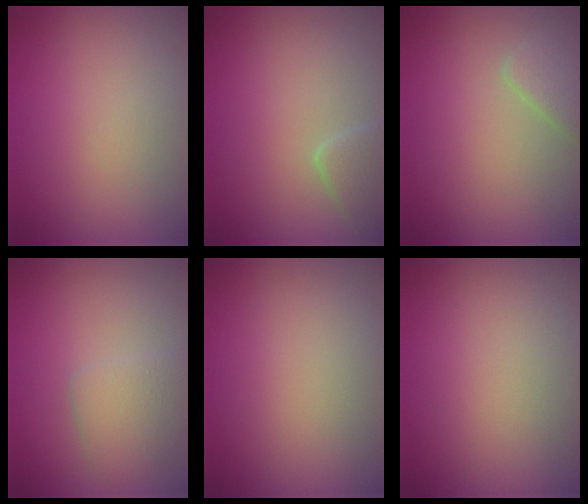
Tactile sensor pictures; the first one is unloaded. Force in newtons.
{"total": 2.4, "press": 2.4, "slide": 0.1}
{"total": 1.9, "press": 1.9, "slide": 0.2}
{"total": 3.0, "press": 3.0, "slide": 0.1}
{"total": 0.0}
{"total": 0.0}